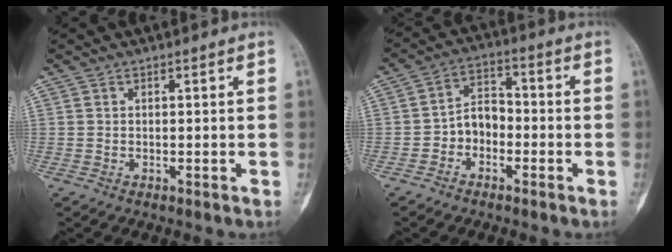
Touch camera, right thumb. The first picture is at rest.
{"total": 5.9, "force": [-2.1, 4.5, 3.2], "torque": [-0.033, 0.032, -0.051]}